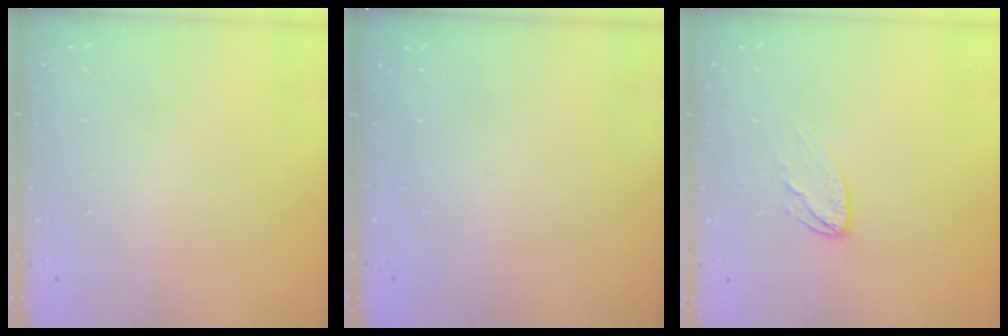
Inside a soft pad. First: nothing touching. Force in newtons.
{"total": 0.0}
{"total": 7.1, "press": 7.1, "slide": 0.5}